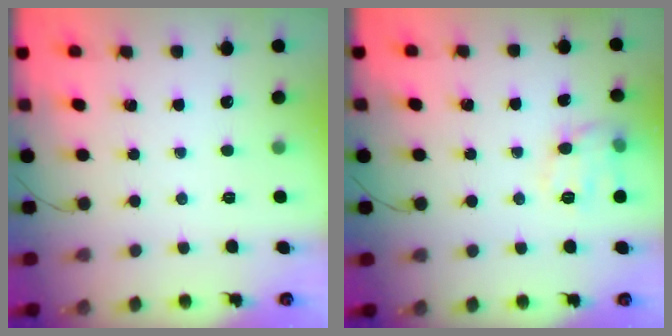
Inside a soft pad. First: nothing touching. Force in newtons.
{"total": 10.7, "press": 10.7, "slide": 1.0}